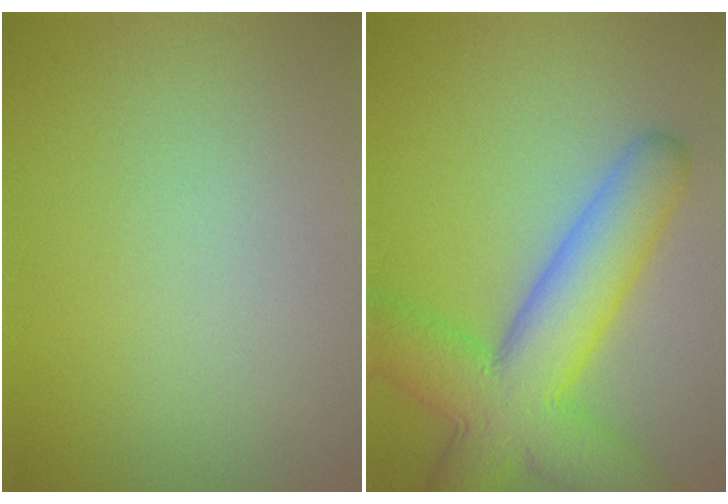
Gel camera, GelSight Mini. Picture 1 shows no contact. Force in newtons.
{"total": 9.9, "press": 9.9, "slide": 0.4}